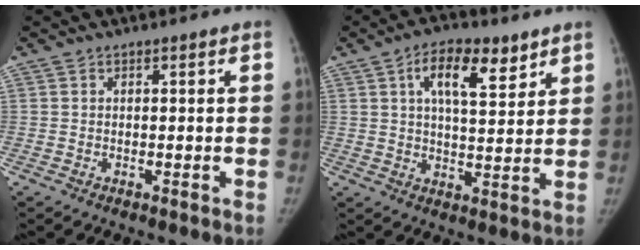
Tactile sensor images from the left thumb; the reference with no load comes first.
{"total": 10.6, "force": [5.5, 4.6, 7.8], "torque": [-0.105, -0.023, 0.089]}